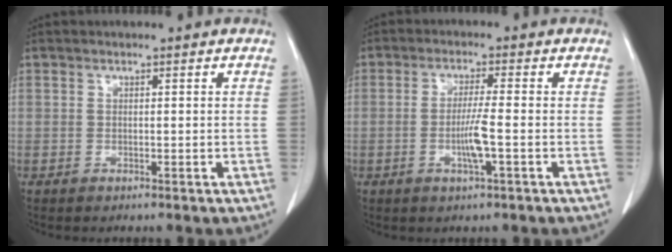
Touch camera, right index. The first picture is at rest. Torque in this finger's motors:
{"motor_torque": [-0.09, 0.11, 0.00, 0.04]}